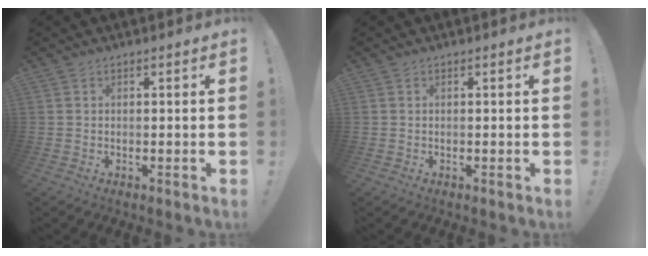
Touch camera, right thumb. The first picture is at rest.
{"total": 0.0}